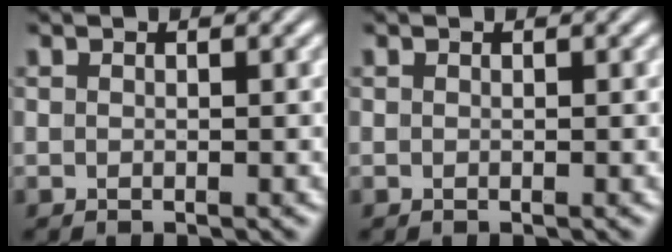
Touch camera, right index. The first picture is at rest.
{"total": 0.0}